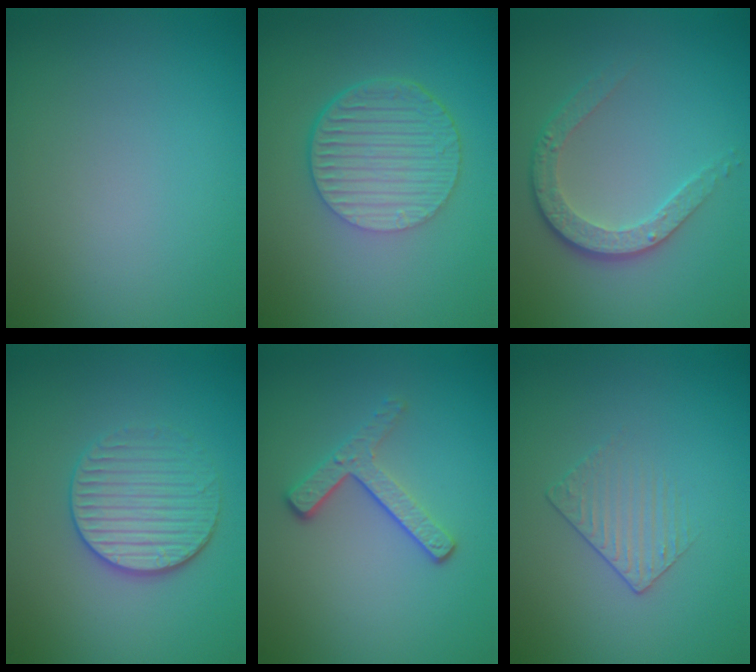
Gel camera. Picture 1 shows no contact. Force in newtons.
{"total": 6.4, "press": 4.4, "slide": 4.7}
{"total": 3.7, "press": 2.8, "slide": 2.5}
{"total": 3.4, "press": 3.2, "slide": 1.2}
{"total": 3.0, "press": 2.2, "slide": 2.1}
{"total": 1.4, "press": 0.9, "slide": 1.1}